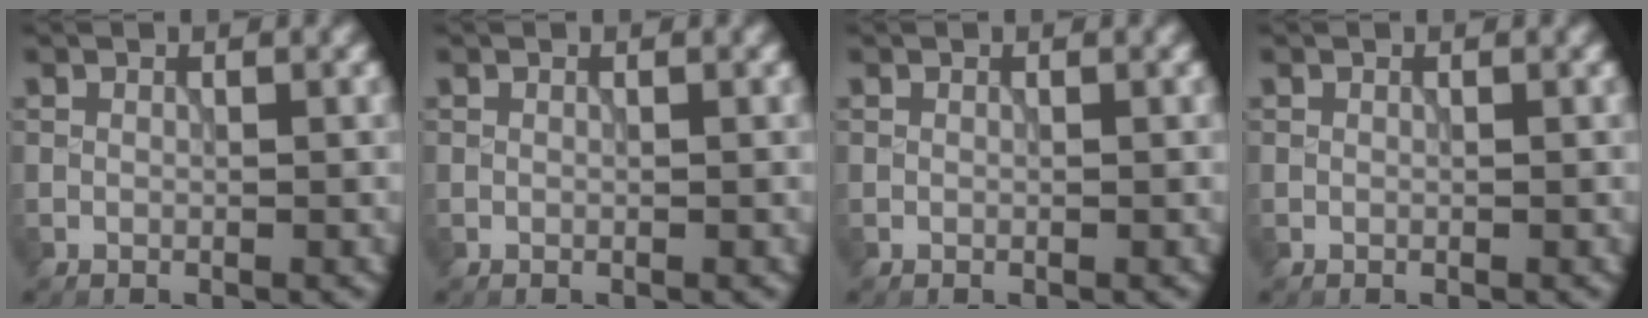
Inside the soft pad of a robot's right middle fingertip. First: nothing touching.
{"total": 0.0}
{"total": 0.0}
{"total": 0.0}